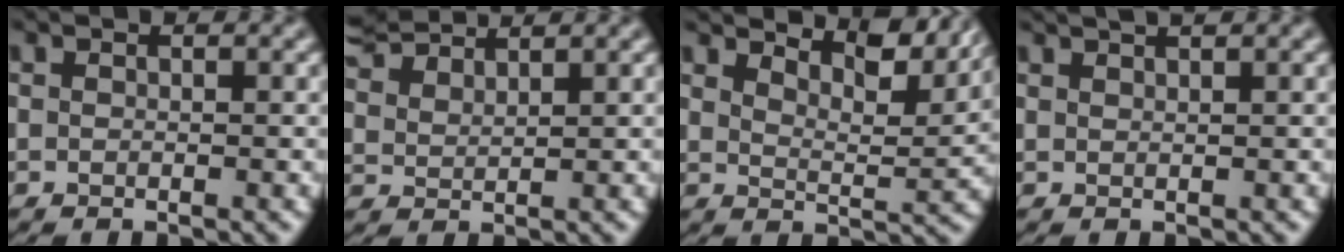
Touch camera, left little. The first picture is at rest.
{"total": 4.3, "force": [3.9, 0.7, 1.7], "torque": [-0.057, 0.021, 0.067]}
{"total": 8.0, "force": [7.0, 1.6, 3.4], "torque": [-0.071, 0.002, 0.098]}
{"total": 2.3, "force": [2.0, 0.1, 1.1], "torque": [-0.023, 0.019, 0.031]}